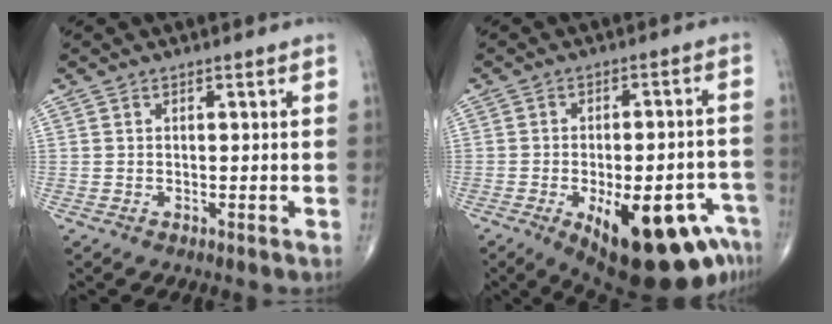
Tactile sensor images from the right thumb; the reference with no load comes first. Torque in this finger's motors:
{"motor_torque": [2.38, 2.23, 1.33, -1.44, 0.39]}